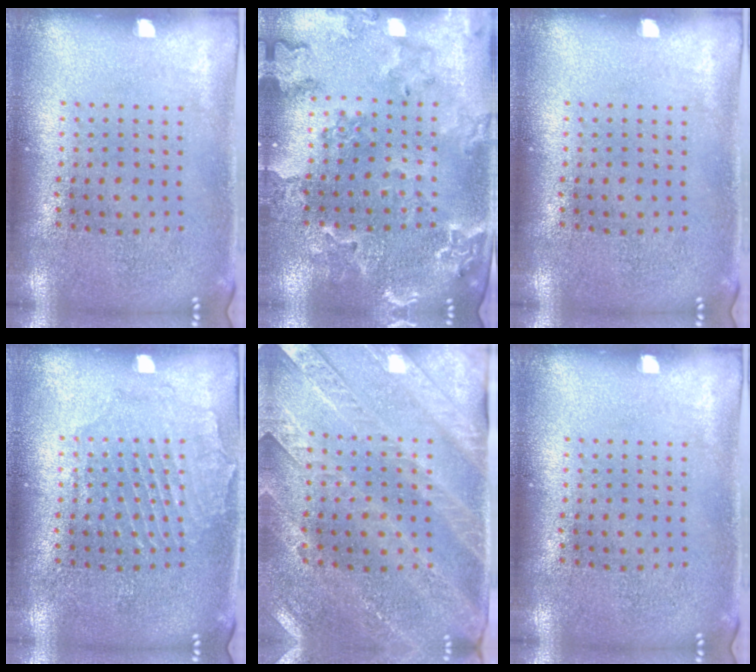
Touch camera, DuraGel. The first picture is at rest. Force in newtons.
{"total": 2.0, "press": 2.0, "slide": 0.2}
{"total": 0.0}
{"total": 1.5, "press": 1.5, "slide": 0.1}
{"total": 2.9, "press": 2.7, "slide": 1.2}
{"total": 0.0}